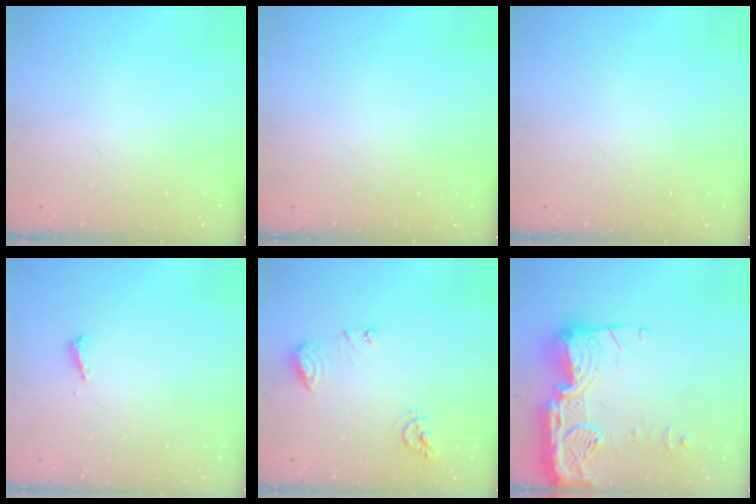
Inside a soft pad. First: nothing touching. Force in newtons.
{"total": 0.0}
{"total": 0.0}
{"total": 3.6, "press": 3.6, "slide": 0.3}
{"total": 8.9, "press": 8.9, "slide": 1.0}
{"total": 23.2, "press": 23.1, "slide": 2.1}